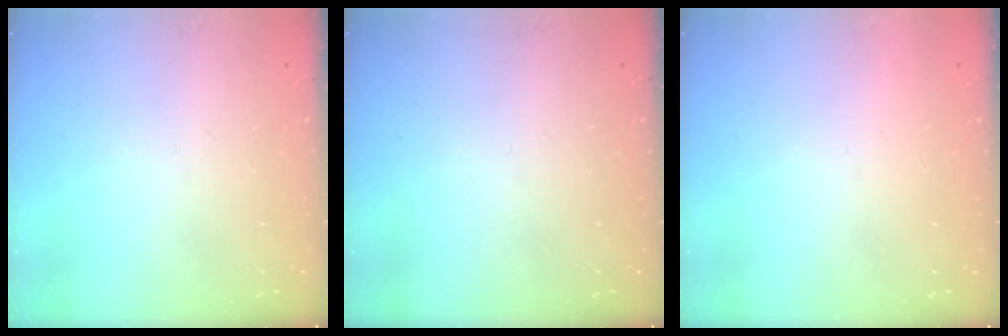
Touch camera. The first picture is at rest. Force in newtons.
{"total": 0.0}
{"total": 1.6, "press": 1.5, "slide": 0.1}